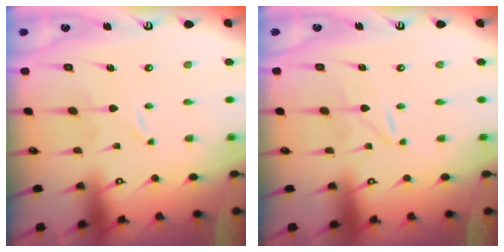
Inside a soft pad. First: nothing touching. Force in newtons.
{"total": 1.2, "press": 1.1, "slide": 0.2}